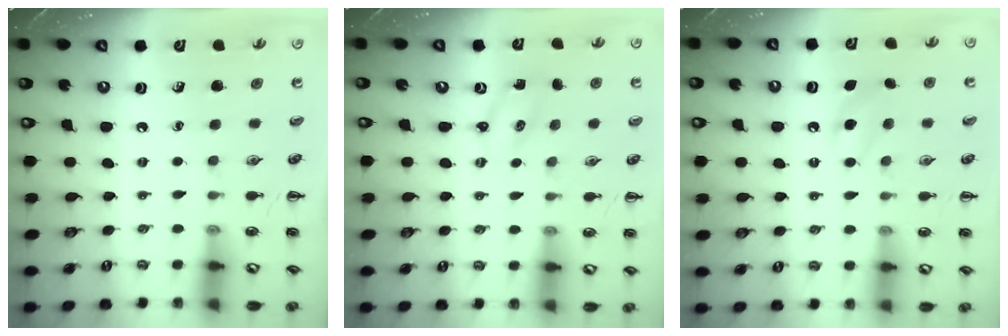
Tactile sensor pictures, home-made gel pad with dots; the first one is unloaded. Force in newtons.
{"total": 1.4, "press": 1.3, "slide": 0.3}
{"total": 6.6, "press": 6.4, "slide": 1.6}